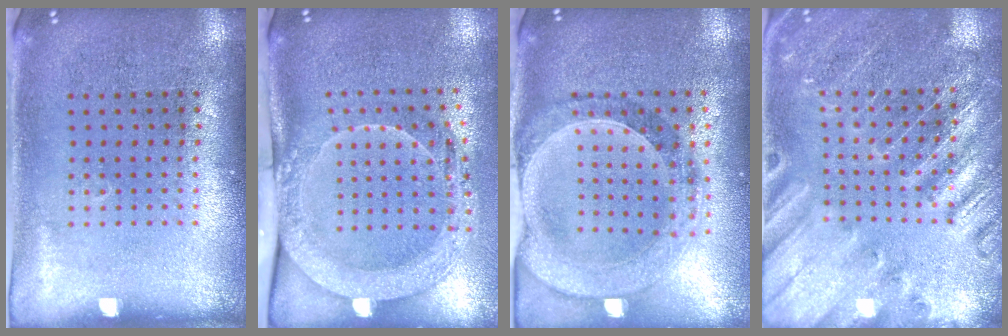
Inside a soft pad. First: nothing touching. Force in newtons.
{"total": 2.1, "press": 2.0, "slide": 0.5}
{"total": 1.4, "press": 1.4, "slide": 0.2}
{"total": 2.6, "press": 2.6, "slide": 0.2}